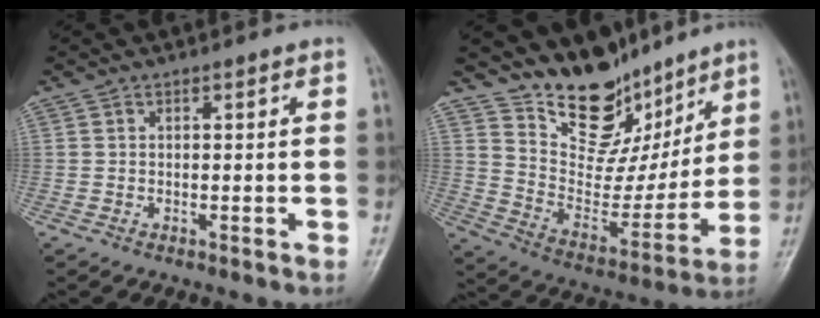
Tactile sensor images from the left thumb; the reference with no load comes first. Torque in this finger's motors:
{"motor_torque": [0.96, -0.44, 1.03, -0.86, 0.06]}